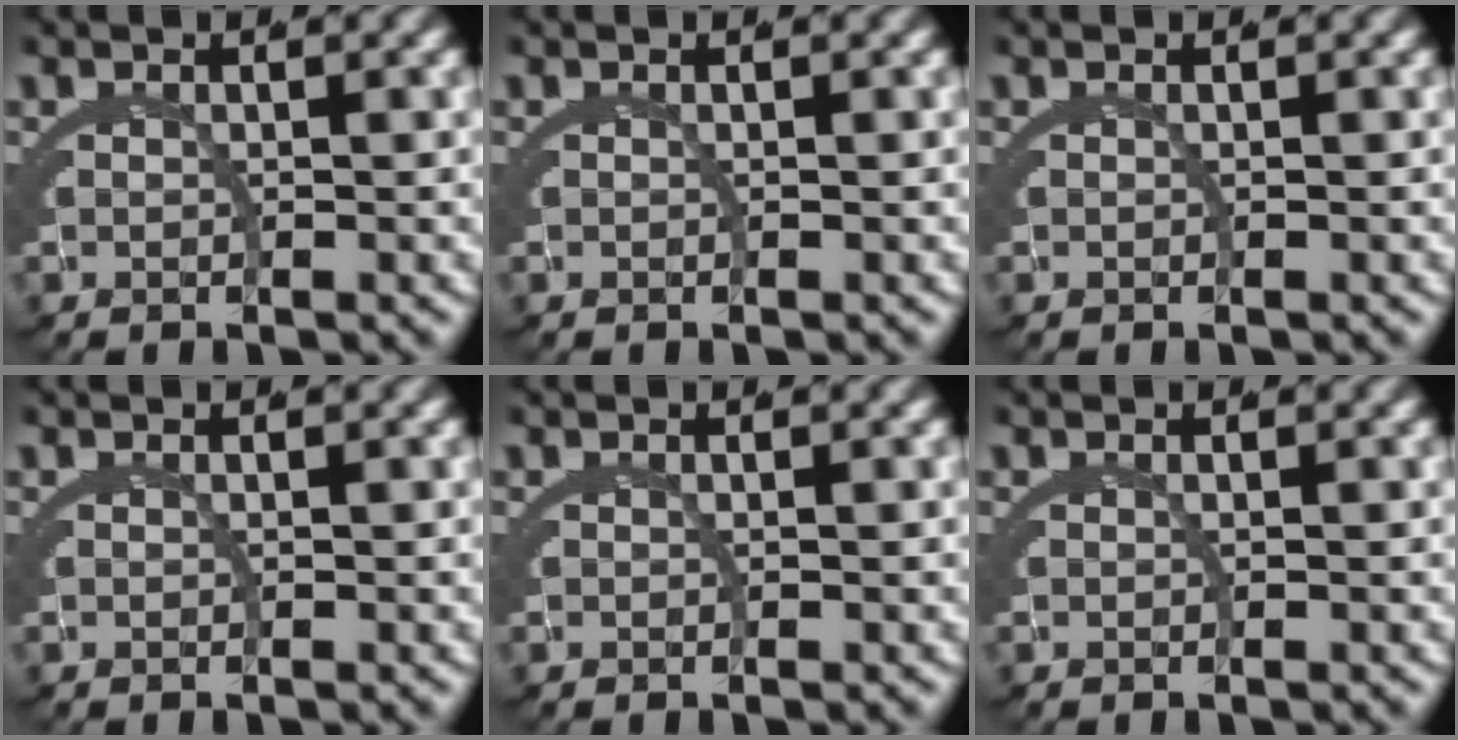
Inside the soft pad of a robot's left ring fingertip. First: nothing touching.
{"total": 0.0}
{"total": 0.0}
{"total": 0.0}
{"total": 0.0}
{"total": 0.0}